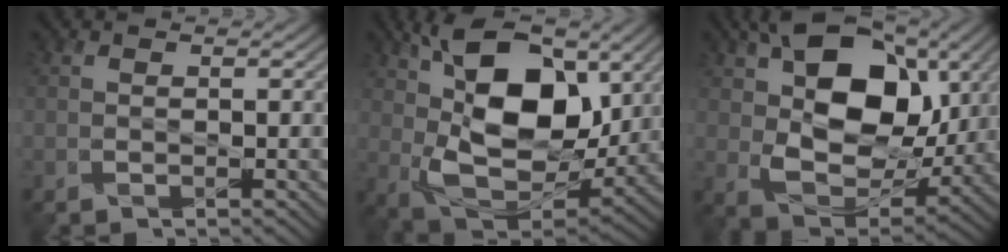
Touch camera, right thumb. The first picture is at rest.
{"total": 16.2, "force": [4.9, 9.1, 12.5], "torque": [-0.229, 0.009, 0.084]}
{"total": 15.0, "force": [4.3, 9.6, 10.6], "torque": [-0.188, 0.002, 0.073]}